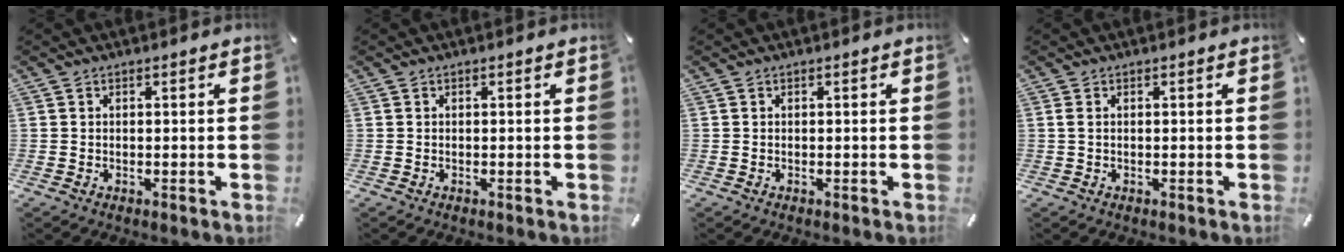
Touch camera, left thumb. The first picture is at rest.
{"total": 0.0}
{"total": 0.0}
{"total": 0.9, "force": [0.0, 0.2, 0.9], "torque": [-0.018, 0.001, 0.000]}